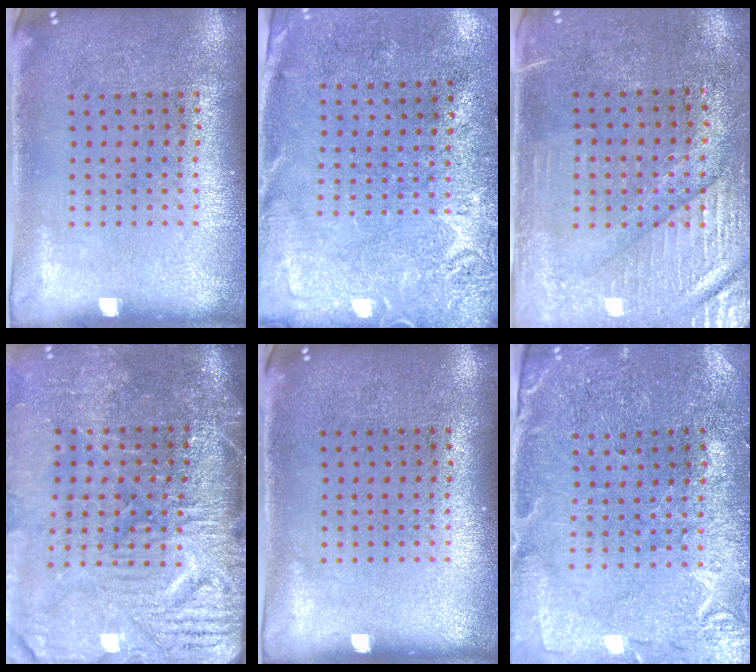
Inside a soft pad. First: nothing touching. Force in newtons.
{"total": 2.6, "press": 2.1, "slide": 1.6}
{"total": 3.4, "press": 3.0, "slide": 1.7}
{"total": 4.8, "press": 3.9, "slide": 2.7}
{"total": 0.0}
{"total": 0.5, "press": 0.5, "slide": 0.2}